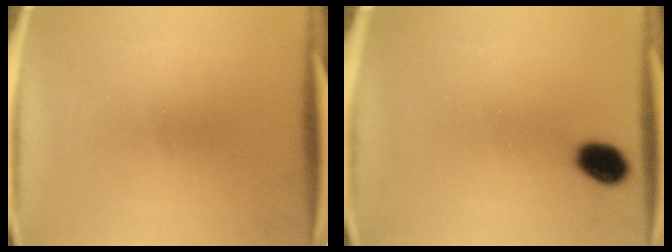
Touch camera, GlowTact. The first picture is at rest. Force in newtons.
{"total": 5.3}